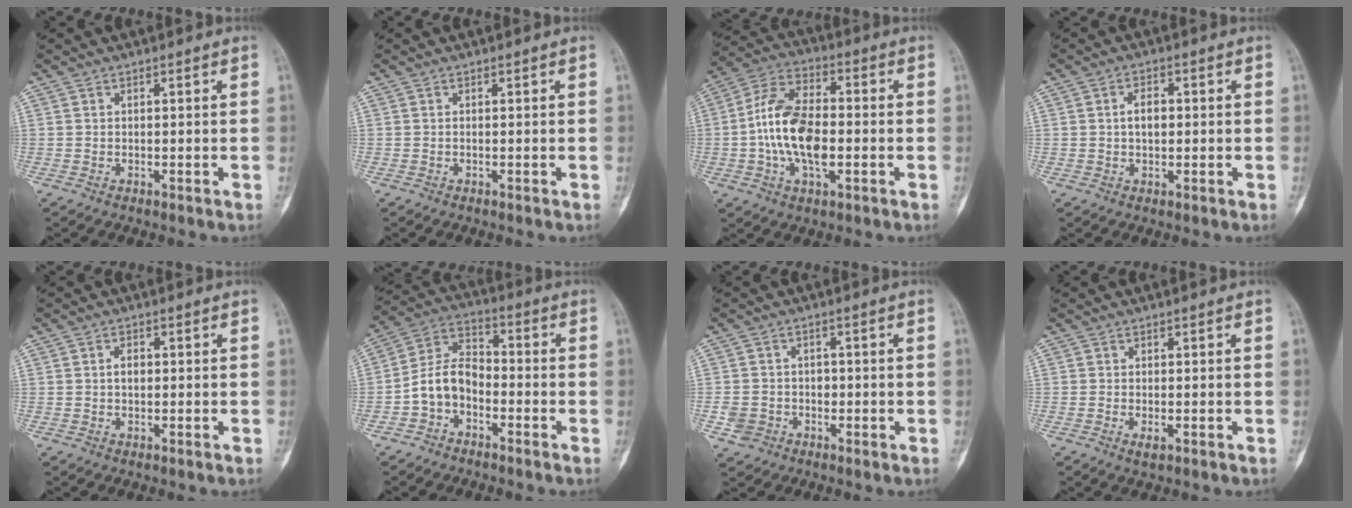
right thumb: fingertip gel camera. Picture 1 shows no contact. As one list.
[{"total": 0.0}, {"total": 14.5, "force": [-1.6, 7.5, 12.3], "torque": [-0.235, 0.021, -0.036]}, {"total": 3.5, "force": [0.2, 2.2, 2.8], "torque": [-0.044, 0.007, 0.001]}, {"total": 2.0, "force": [0.1, 1.3, 1.5], "torque": [-0.024, 0.004, -0.001]}, {"total": 8.8, "force": [-3.1, 6.2, 5.4], "torque": [-0.093, 0.043, -0.072]}, {"total": 4.1, "force": [-1.4, 3.8, 0.7], "torque": [0.003, 0.016, -0.021]}, {"total": 1.4, "force": [-0.6, 0.7, 1.1], "torque": [-0.025, -0.003, -0.012]}]